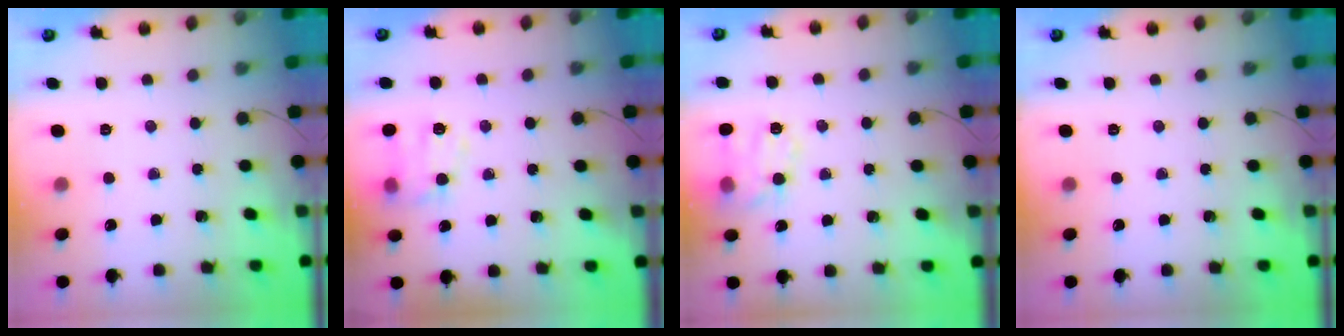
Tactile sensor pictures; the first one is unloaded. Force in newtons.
{"total": 12.0, "press": 11.9, "slide": 1.7}
{"total": 14.7, "press": 14.5, "slide": 1.8}
{"total": 0.0}